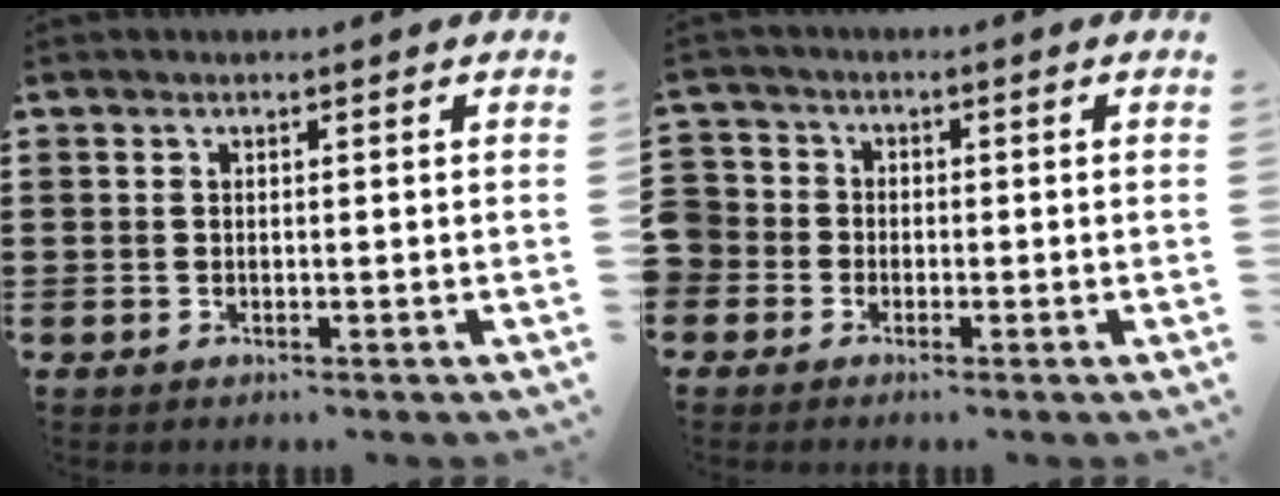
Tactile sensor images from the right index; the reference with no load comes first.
{"total": 2.6, "force": [-1.3, 2.2, 0.2], "torque": [-0.023, 0.003, -0.034]}